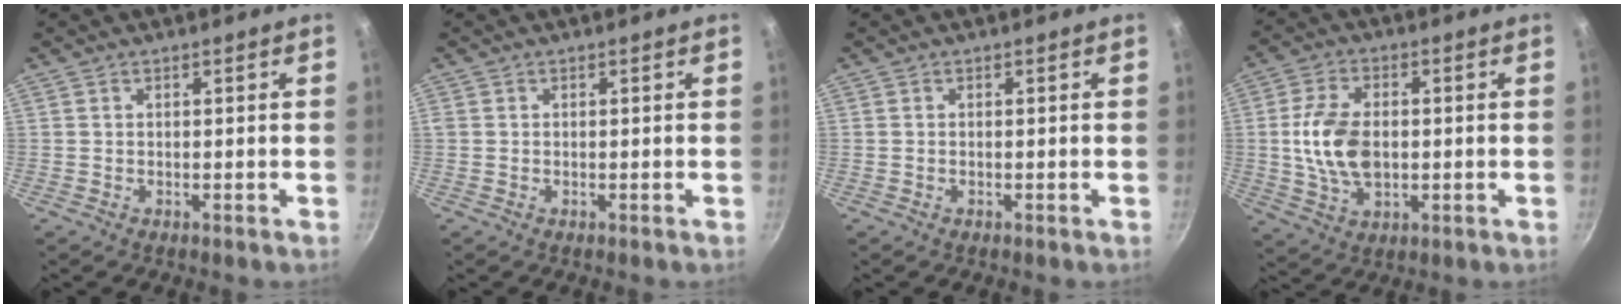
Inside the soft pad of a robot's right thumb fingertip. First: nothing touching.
{"total": 0.6, "force": [0.1, 0.5, 0.3], "torque": [0.000, 0.003, 0.001]}
{"total": 0.0}
{"total": 11.3, "force": [0.0, 6.9, 8.9], "torque": [-0.167, 0.002, 0.006]}